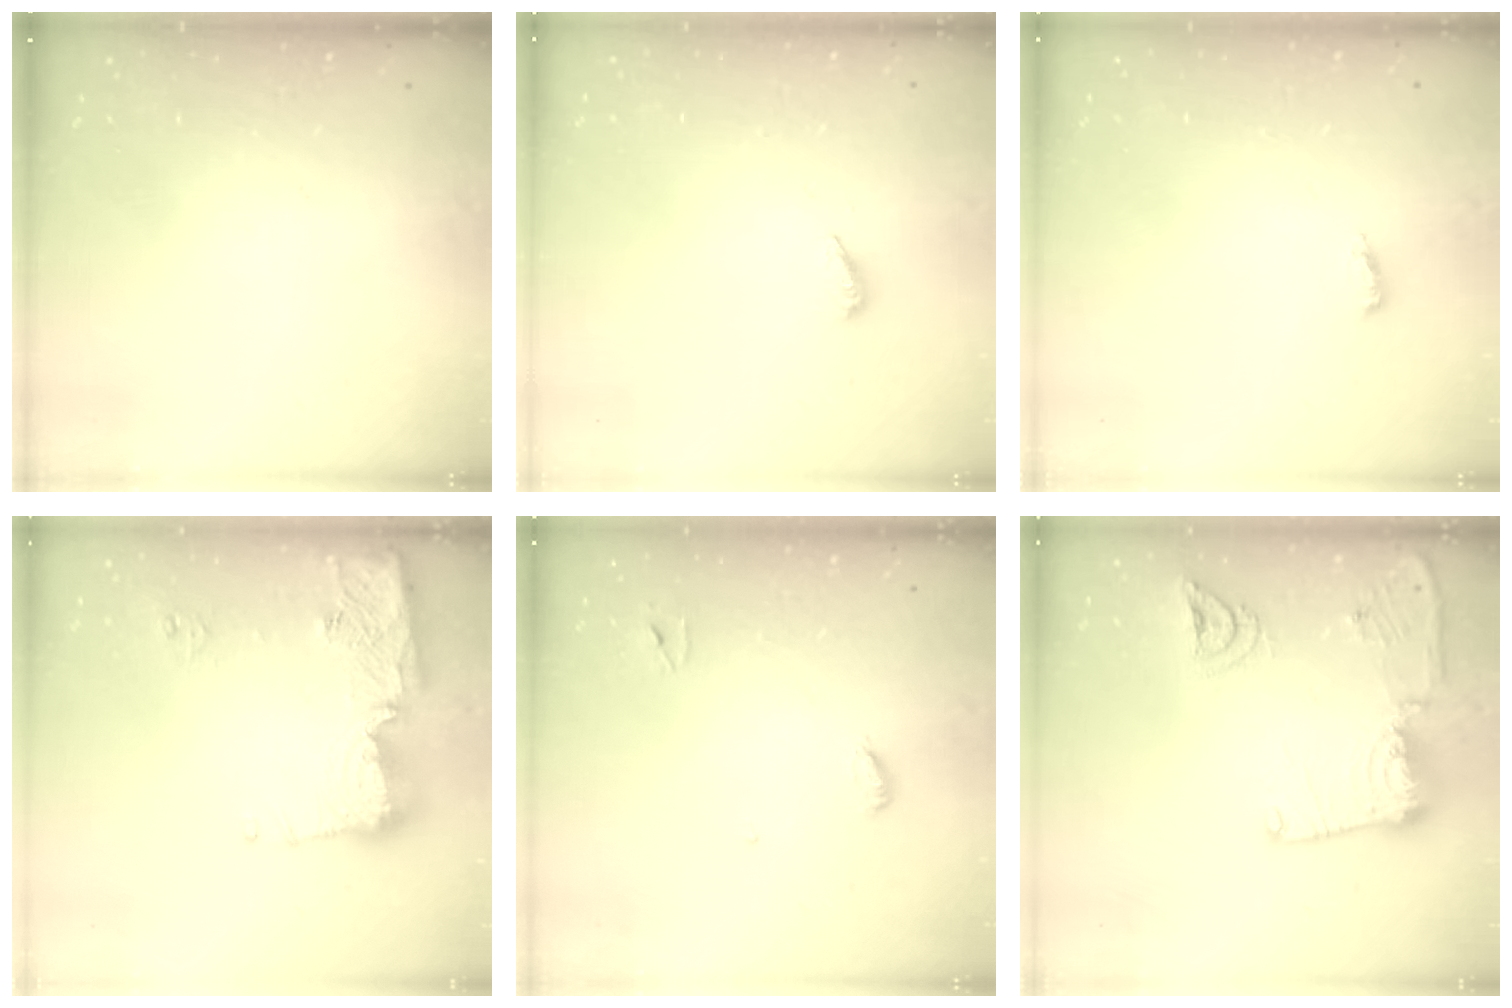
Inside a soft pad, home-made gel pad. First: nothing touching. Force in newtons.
{"total": 2.9, "press": 2.9, "slide": 0.3}
{"total": 2.7, "press": 2.5, "slide": 1.0}
{"total": 14.7, "press": 14.6, "slide": 1.6}
{"total": 3.4, "press": 3.4, "slide": 0.3}
{"total": 16.4, "press": 16.3, "slide": 2.0}